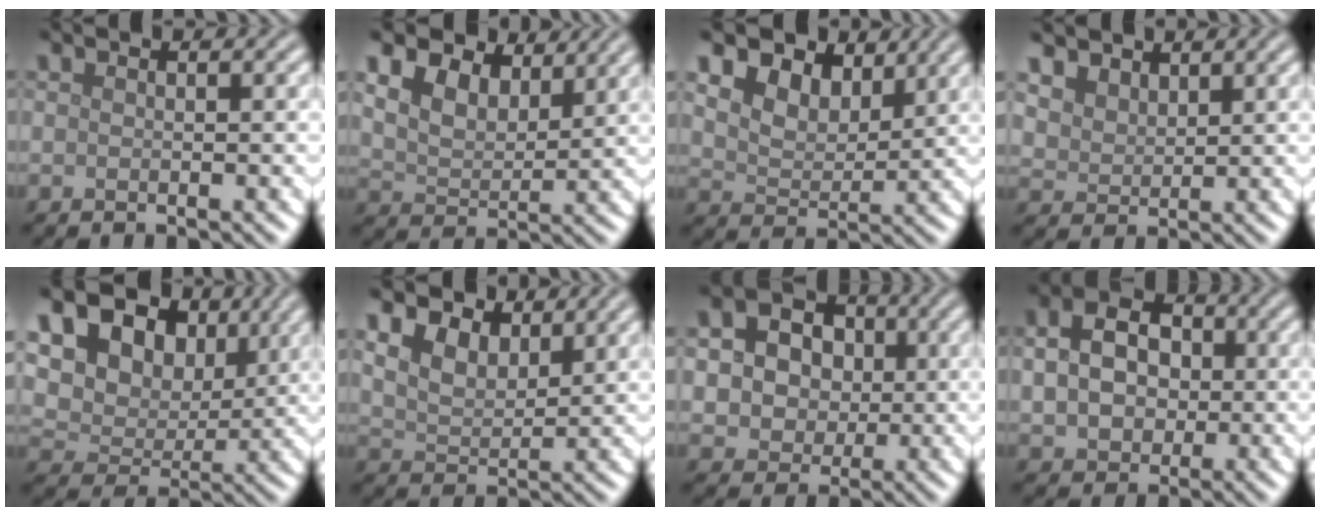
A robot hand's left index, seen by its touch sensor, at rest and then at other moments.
{"total": 6.9, "force": [4.7, 3.7, 3.5], "torque": [-0.092, 0.007, 0.068]}
{"total": 6.3, "force": [4.1, 3.6, 3.0], "torque": [-0.072, 0.002, 0.063]}
{"total": 3.9, "force": [3.0, 2.2, 1.2], "torque": [-0.049, -0.003, 0.065]}
{"total": 18.2, "force": [8.8, 12.8, 9.5], "torque": [-0.203, 0.041, 0.160]}
{"total": 4.8, "force": [3.2, 2.6, 2.5], "torque": [-0.064, 0.006, 0.043]}
{"total": 8.0, "force": [1.7, 6.7, 3.9], "torque": [-0.076, 0.034, 0.017]}
{"total": 7.0, "force": [0.8, 5.4, 4.3], "torque": [-0.089, 0.017, -0.001]}